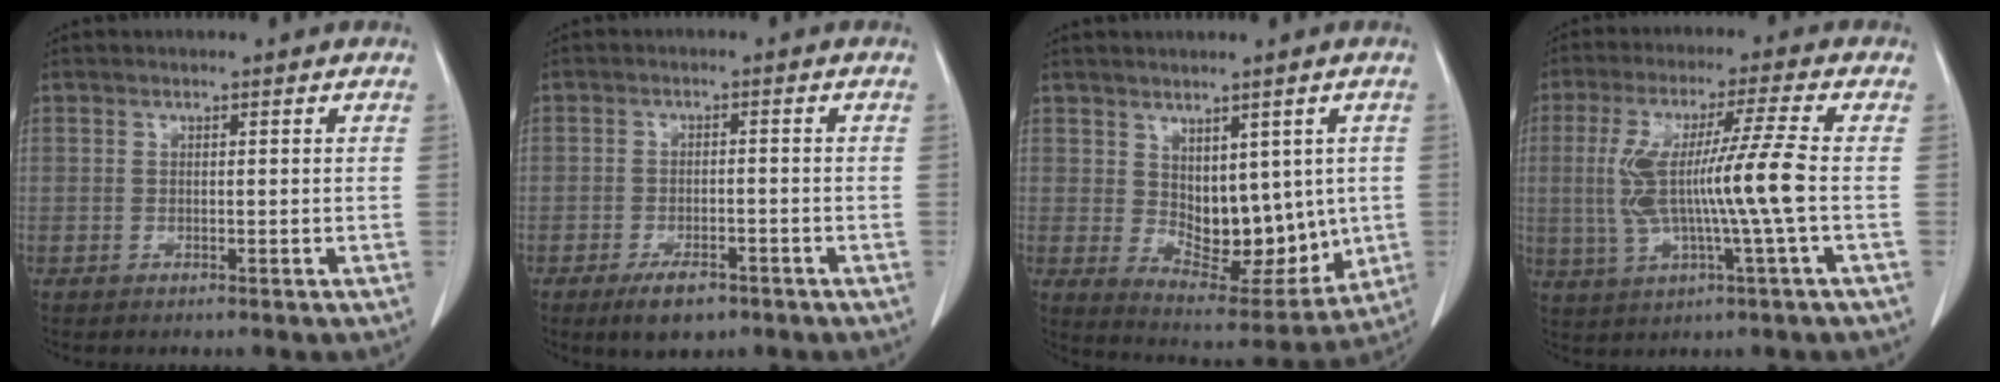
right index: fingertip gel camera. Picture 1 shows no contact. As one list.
[{"total": 5.0, "force": [-3.3, 2.1, 3.1], "torque": [-0.055, -0.002, -0.048]}, {"total": 11.6, "force": [0.7, 6.4, 9.6], "torque": [-0.122, -0.010, 0.037]}, {"total": 11.6, "force": [-0.5, -0.7, 11.6], "torque": [-0.236, 0.006, -0.009]}]